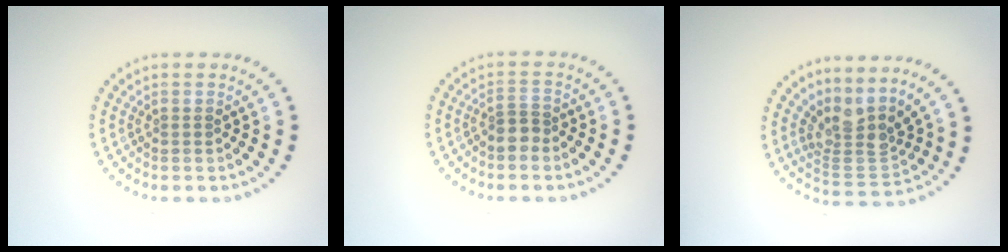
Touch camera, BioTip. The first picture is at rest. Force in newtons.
{"total": 1.9, "press": 1.5, "slide": 1.1}
{"total": 3.5, "press": 2.4, "slide": 2.6}